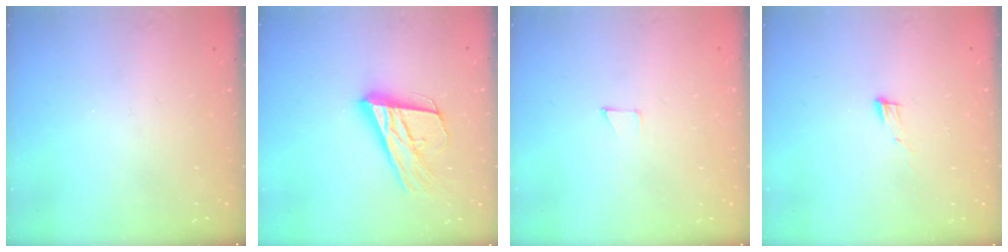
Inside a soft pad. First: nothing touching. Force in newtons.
{"total": 20.1, "press": 19.8, "slide": 3.8}
{"total": 2.6, "press": 2.6, "slide": 0.2}
{"total": 4.8, "press": 4.8, "slide": 0.6}